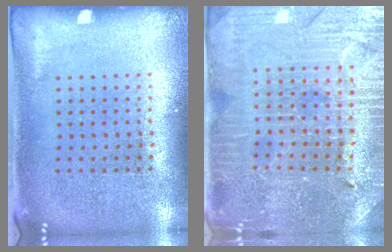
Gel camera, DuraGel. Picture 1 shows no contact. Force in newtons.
{"total": 3.3, "press": 3.3, "slide": 0.6}